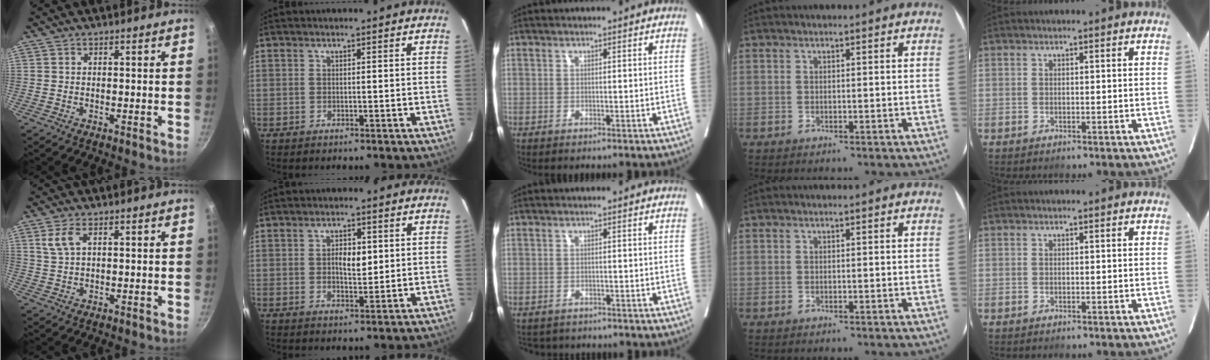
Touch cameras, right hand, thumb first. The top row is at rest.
{"thumb": {"total": 3.6, "force": [1.6, 1.6, 2.8], "torque": [-0.068, 0.007, 0.037]}, "index": {"total": 3.9, "force": [0.6, 1.8, 3.4], "torque": [-0.056, 0.001, 0.011]}, "middle": {"total": 3.0, "force": [-2.7, 1.3, -0.1], "torque": [0.003, -0.002, -0.041]}}